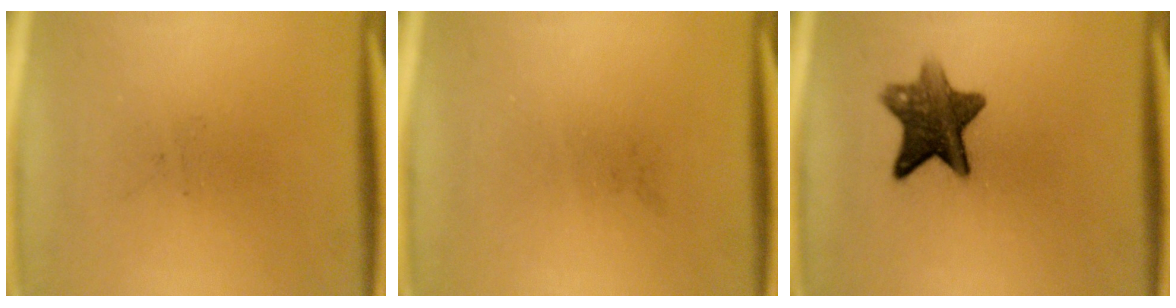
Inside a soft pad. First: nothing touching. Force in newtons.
{"total": 0.0}
{"total": 9.1}